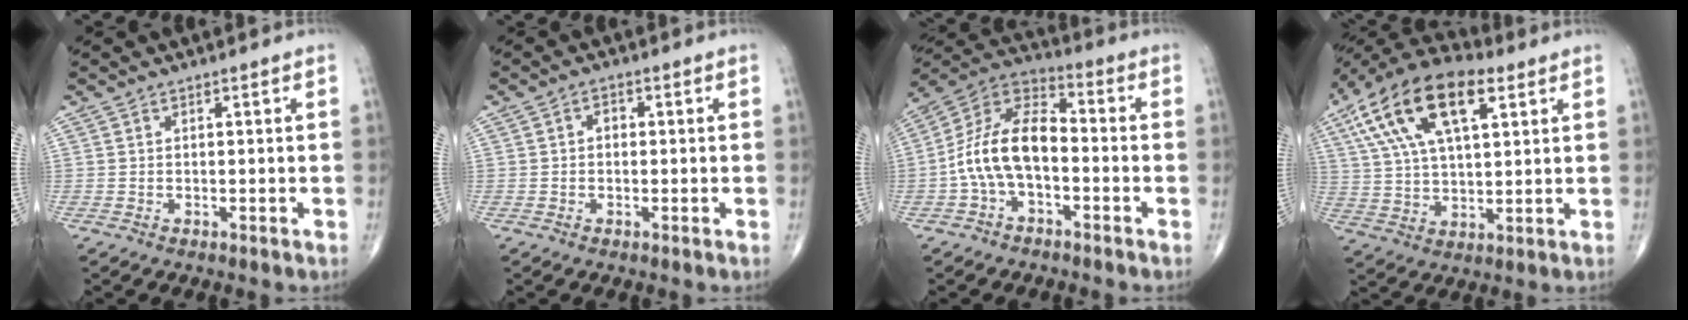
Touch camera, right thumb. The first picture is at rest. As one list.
[{"total": 1.7, "force": [0.1, 1.2, 1.1], "torque": [-0.011, 0.009, -0.002]}, {"total": 13.1, "force": [-2.6, 7.1, 10.7], "torque": [-0.201, 0.044, -0.058]}, {"total": 20.0, "force": [8.3, 9.1, 15.8], "torque": [-0.296, 0.010, 0.145]}]